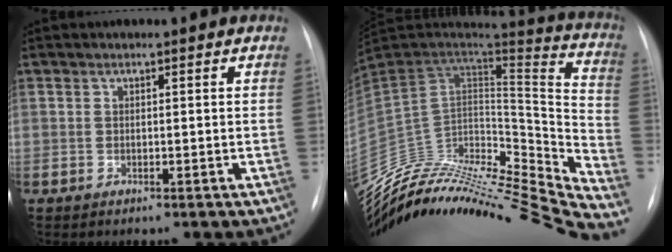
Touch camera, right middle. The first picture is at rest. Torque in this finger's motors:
{"motor_torque": [-0.95, -1.19, -0.24, -0.02]}